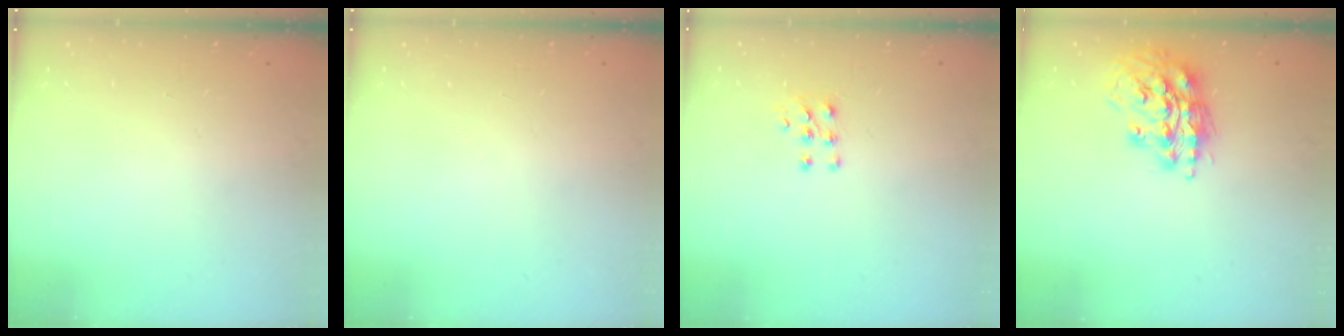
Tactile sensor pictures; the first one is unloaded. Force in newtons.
{"total": 0.0}
{"total": 5.5, "press": 5.4, "slide": 1.1}
{"total": 15.3, "press": 15.2, "slide": 1.9}